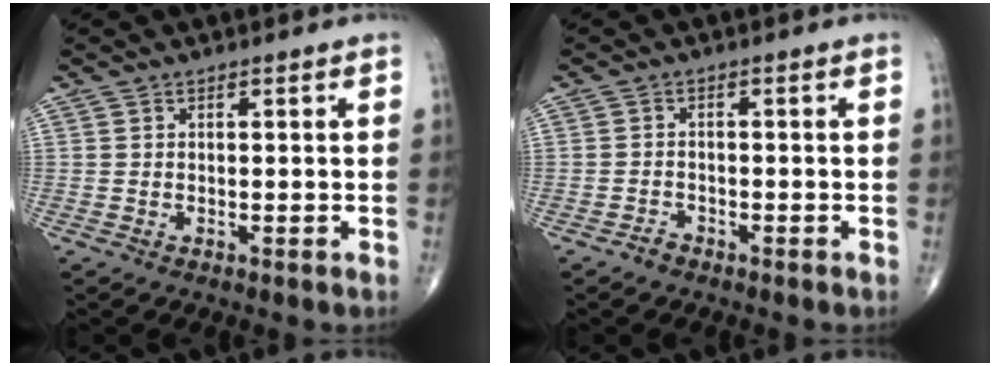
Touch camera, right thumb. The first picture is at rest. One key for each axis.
{"total": 1.4, "fx": -1.2, "fy": 0.7, "fz": 0.2, "tx": -0.006, "ty": 0.004, "tz": -0.023}